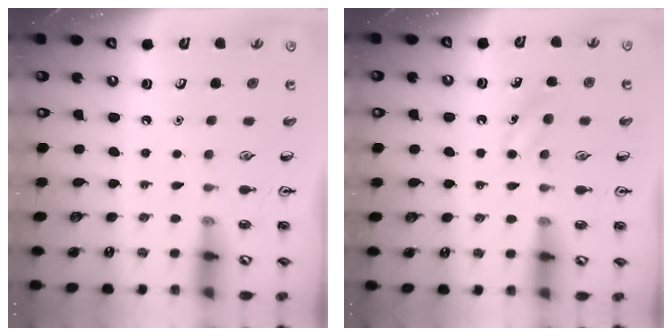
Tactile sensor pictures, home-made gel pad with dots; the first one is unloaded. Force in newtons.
{"total": 3.9, "press": 3.7, "slide": 1.2}